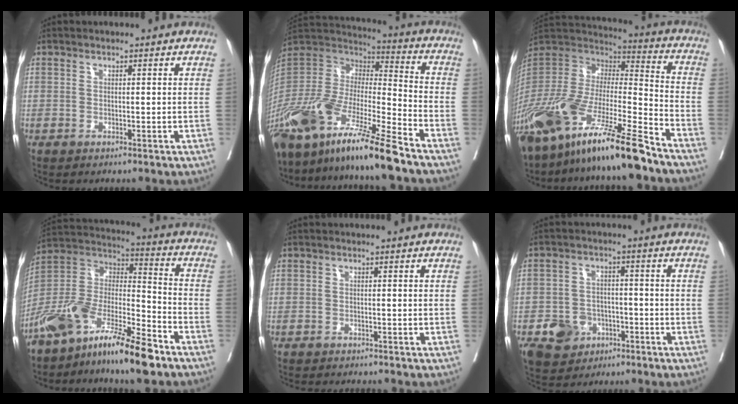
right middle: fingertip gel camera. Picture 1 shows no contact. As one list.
[{"total": 24.0, "force": [-17.4, 1.9, 16.4], "torque": [-0.348, -0.054, -0.330]}, {"total": 26.7, "force": [-19.0, 3.2, 18.5], "torque": [-0.379, -0.057, -0.353]}, {"total": 16.8, "force": [-12.0, 2.9, 11.3], "torque": [-0.220, 0.006, -0.219]}, {"total": 4.4, "force": [-4.1, 0.5, 1.6], "torque": [-0.017, -0.007, -0.057]}, {"total": 6.8, "force": [-3.3, 5.4, 2.3], "torque": [-0.043, 0.005, -0.048]}]